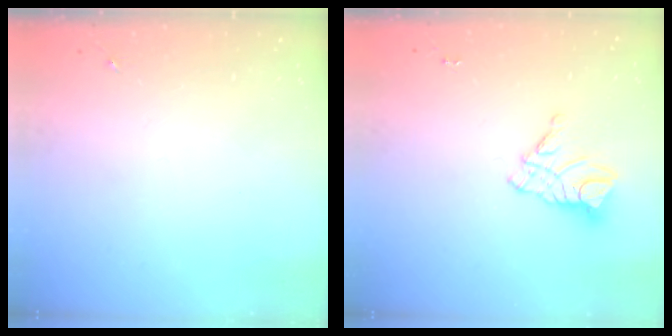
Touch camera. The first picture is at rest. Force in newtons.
{"total": 10.8, "press": 10.7, "slide": 0.7}